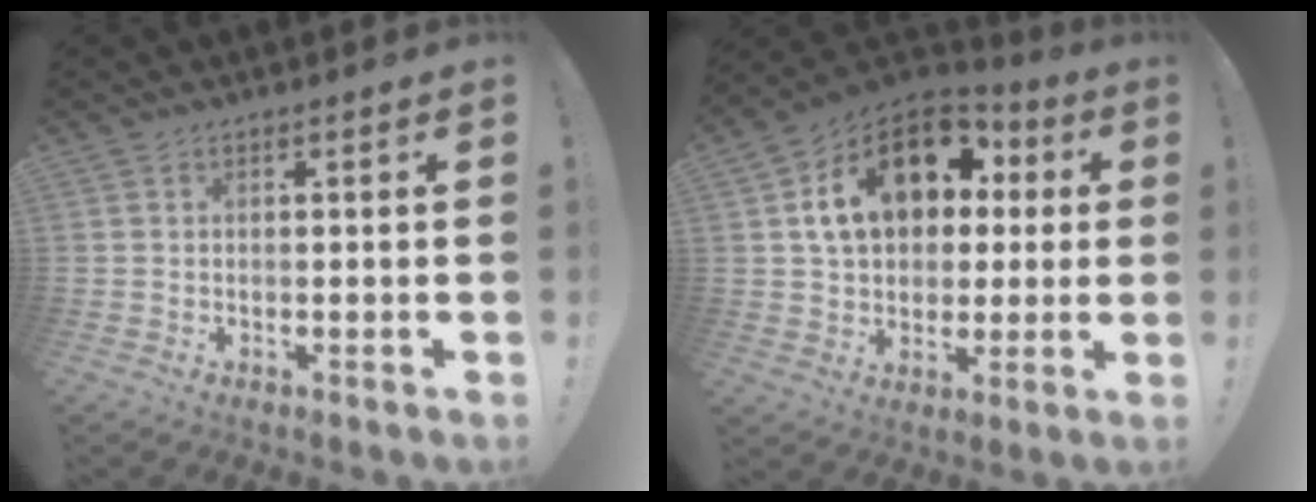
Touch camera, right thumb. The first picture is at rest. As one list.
[{"total": 19.3, "force": [6.2, 13.4, 12.4], "torque": [-0.190, -0.005, 0.123]}]